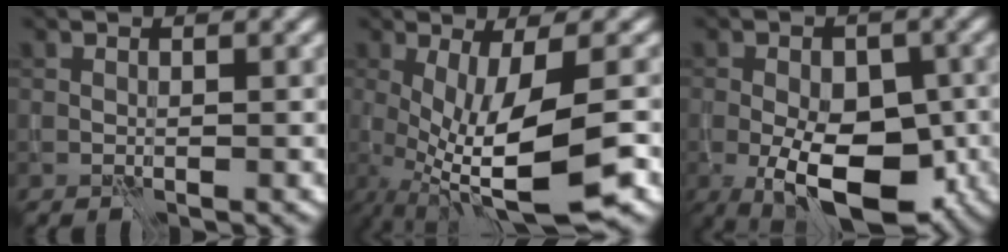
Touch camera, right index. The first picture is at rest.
{"total": 9.4, "force": [-2.6, 2.5, 8.7], "torque": [-0.162, -0.027, -0.040]}
{"total": 9.5, "force": [-2.9, 5.1, 7.5], "torque": [-0.107, -0.013, -0.054]}